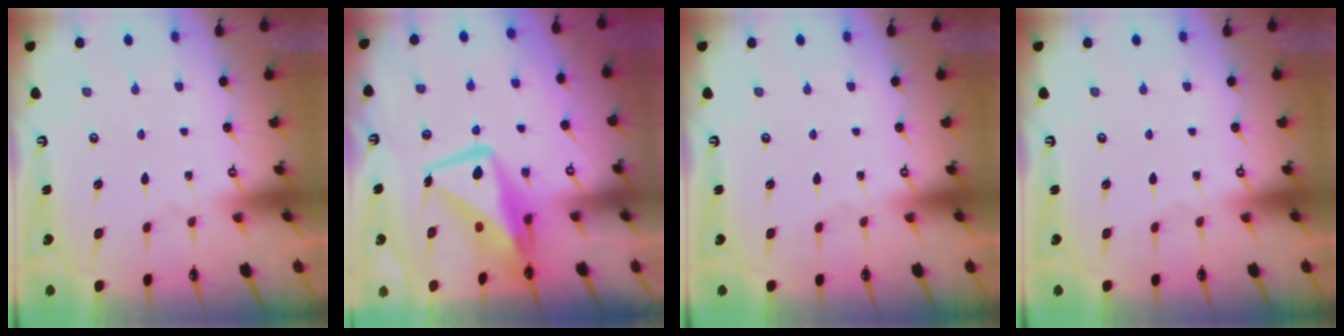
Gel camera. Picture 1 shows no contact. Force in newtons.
{"total": 13.0, "press": 12.9, "slide": 1.1}
{"total": 0.0}
{"total": 0.0}